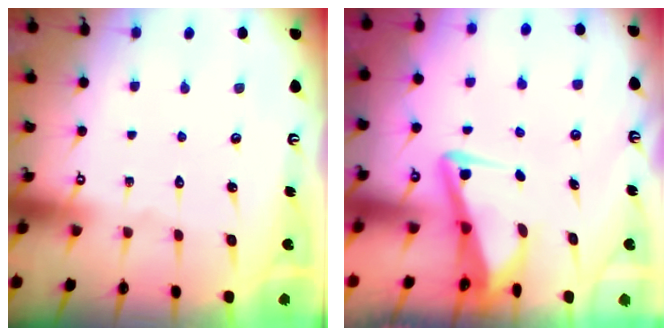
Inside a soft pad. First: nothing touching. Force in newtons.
{"total": 3.8, "press": 3.7, "slide": 1.1}